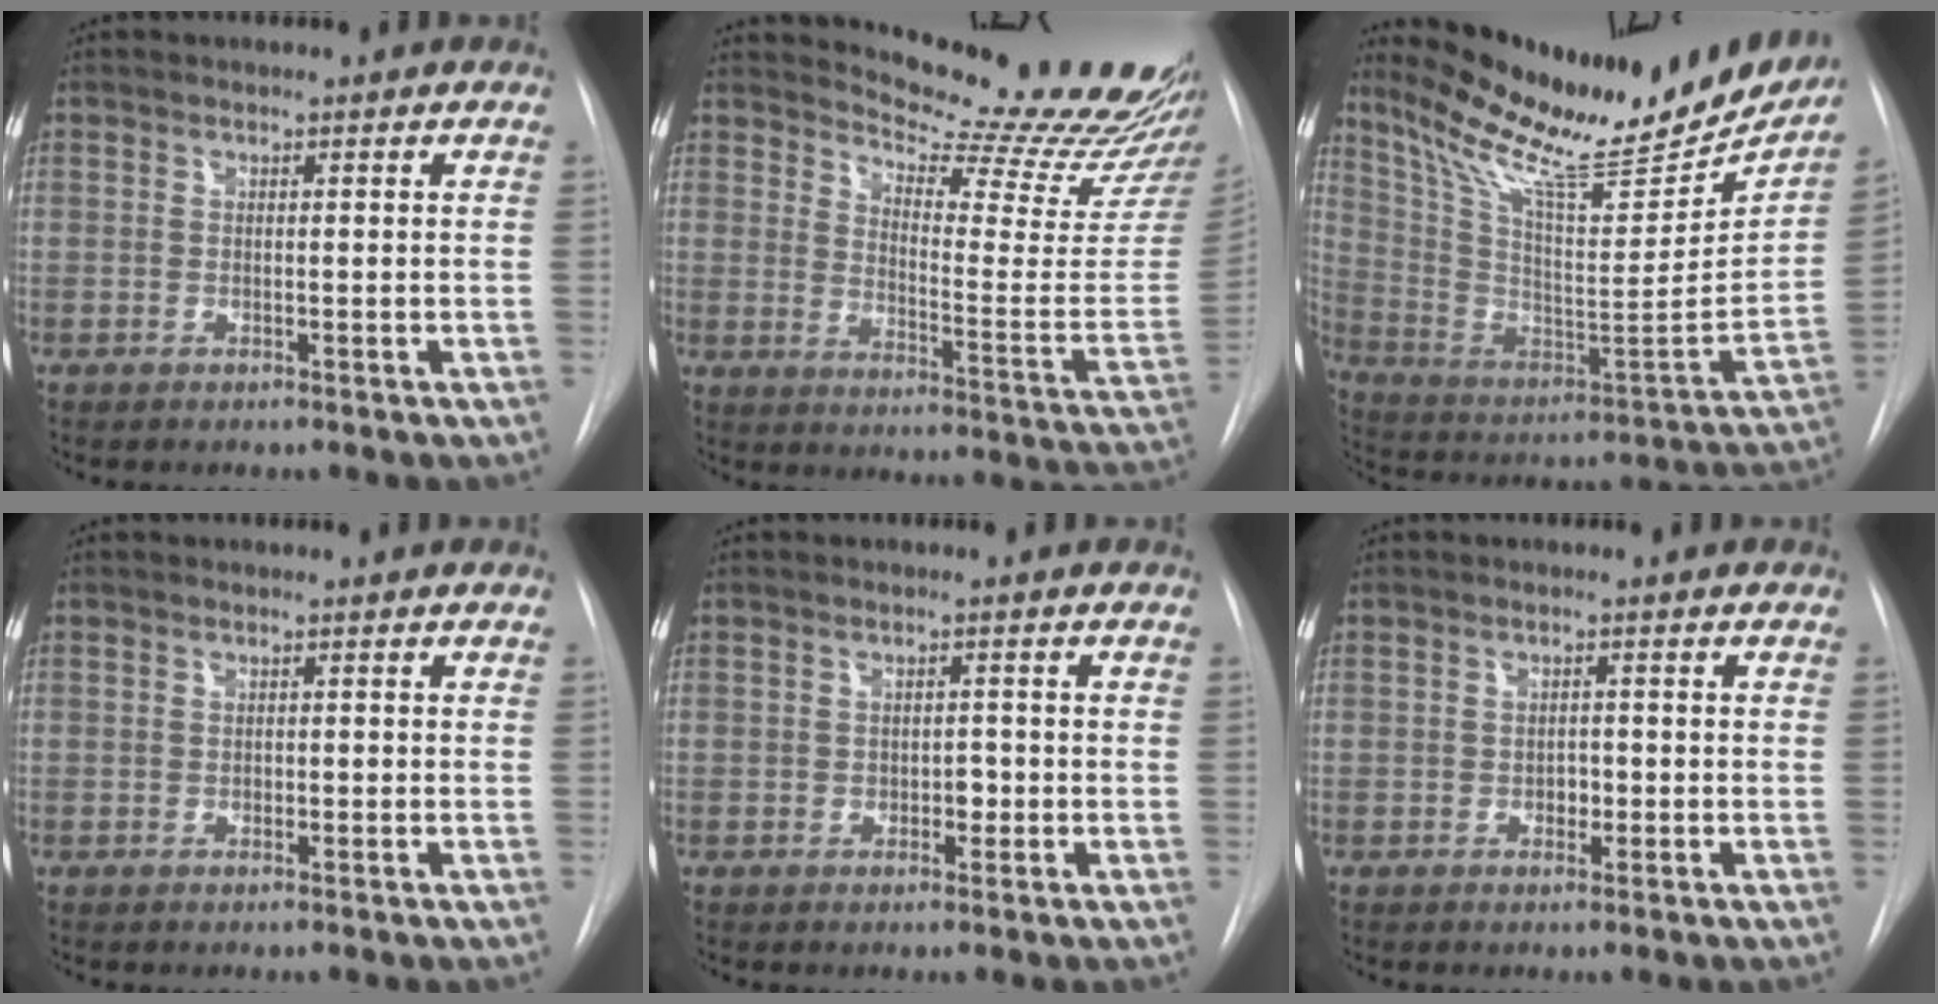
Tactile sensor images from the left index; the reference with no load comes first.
{"total": 20.7, "force": [19.7, 0.8, 6.2], "torque": [-0.092, -0.141, 0.238]}
{"total": 27.6, "force": [23.2, 5.5, 14.0], "torque": [-0.236, -0.060, 0.343]}
{"total": 1.0, "force": [-0.9, 0.3, 0.1], "torque": [0.000, -0.004, -0.014]}
{"total": 2.0, "force": [-1.3, 1.1, 1.1], "torque": [-0.010, -0.002, -0.017]}
{"total": 1.8, "force": [-1.2, 1.0, 0.8], "torque": [-0.010, -0.002, -0.017]}